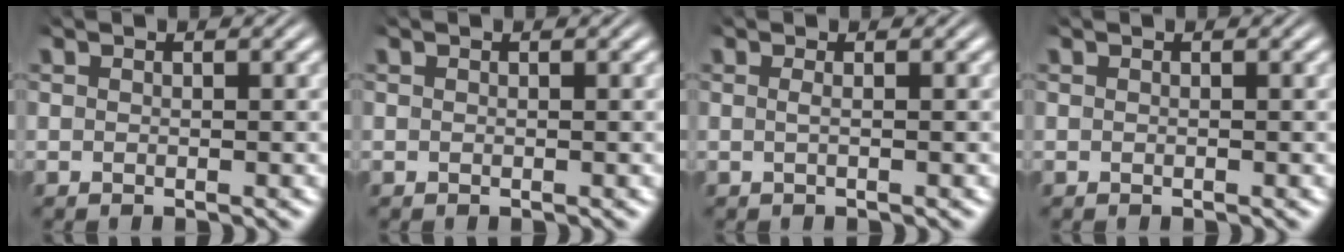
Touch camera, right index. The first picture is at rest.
{"total": 0.0}
{"total": 0.7, "force": [-0.1, -0.3, 0.6], "torque": [-0.014, -0.003, -0.001]}
{"total": 0.0}